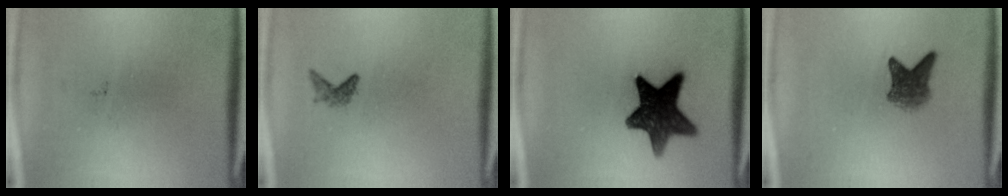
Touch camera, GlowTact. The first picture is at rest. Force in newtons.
{"total": 1.1}
{"total": 12.5}
{"total": 3.6}